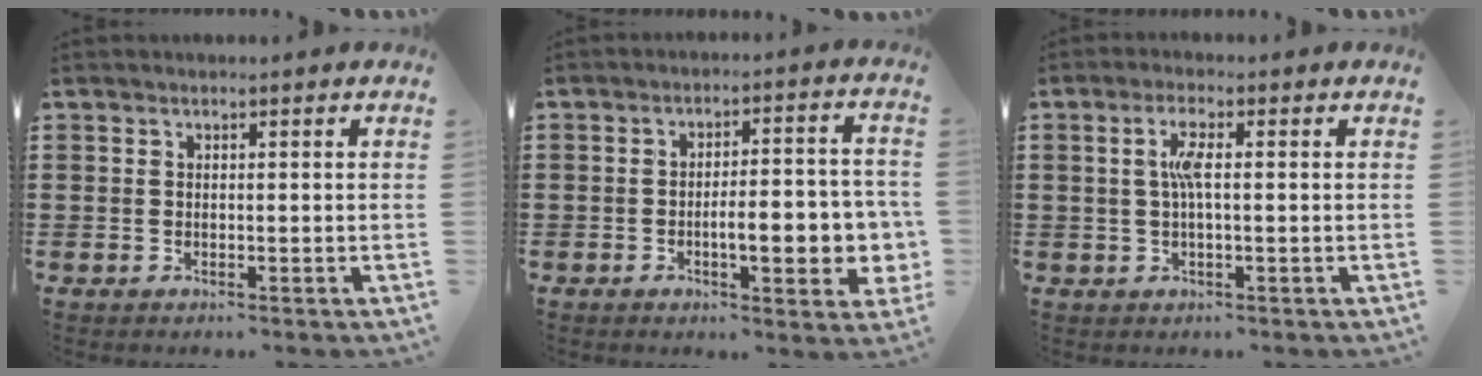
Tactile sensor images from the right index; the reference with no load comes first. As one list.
[{"total": 8.4, "force": [-2.1, 2.7, 7.7], "torque": [-0.104, -0.004, -0.038]}, {"total": 3.7, "force": [0.3, 0.7, 3.7], "torque": [-0.078, 0.000, -0.001]}]